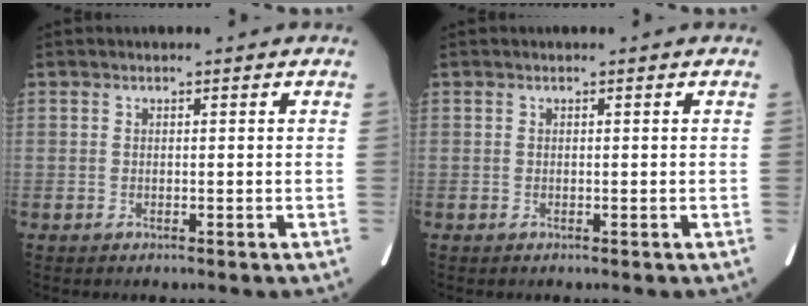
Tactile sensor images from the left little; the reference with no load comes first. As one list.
[{"total": 0.0}]